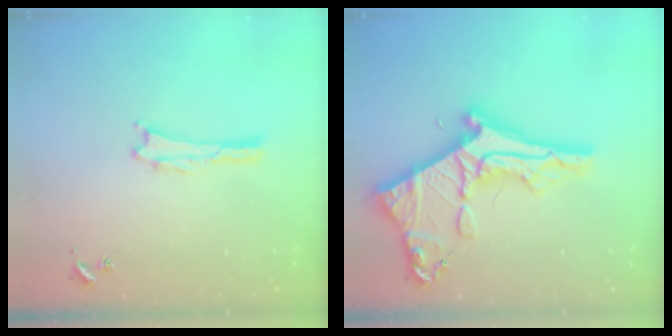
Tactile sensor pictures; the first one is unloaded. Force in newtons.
{"total": 11.4, "press": 11.4, "slide": 1.1}